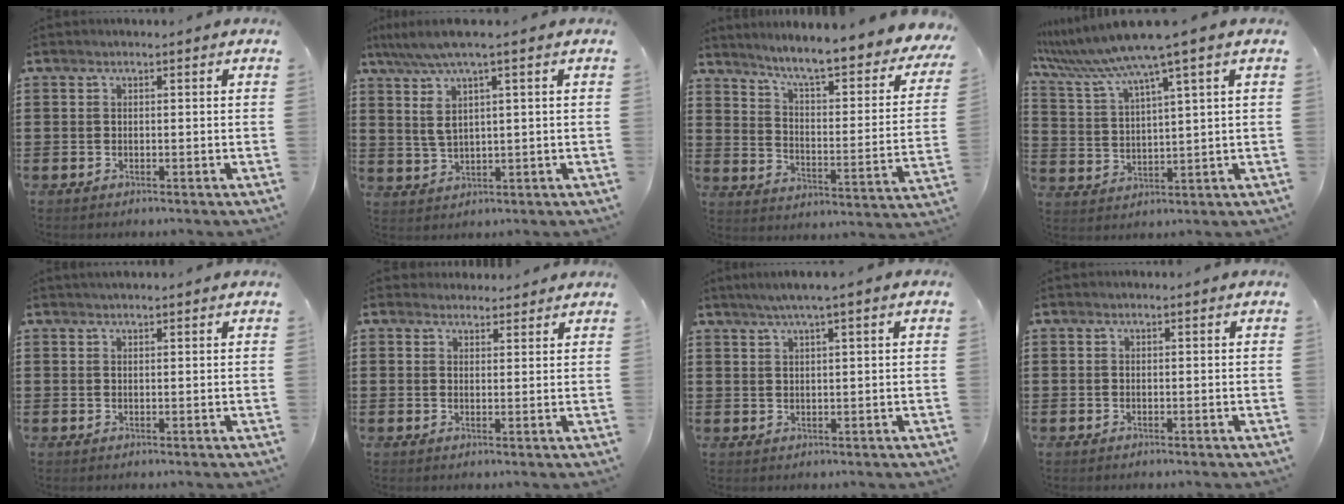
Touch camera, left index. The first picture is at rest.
{"total": 5.2, "force": [1.9, 0.7, 4.8], "torque": [-0.112, -0.005, 0.026]}
{"total": 6.3, "force": [5.3, -0.5, 3.4], "torque": [-0.081, -0.052, 0.078]}
{"total": 7.9, "force": [6.0, -0.6, 5.1], "torque": [-0.129, -0.037, 0.097]}
{"total": 1.0, "force": [0.9, 0.0, 0.4], "torque": [-0.007, 0.001, 0.017]}
{"total": 2.4, "force": [2.2, 0.8, 0.0], "torque": [-0.005, 0.001, 0.044]}
{"total": 2.7, "force": [1.4, -0.2, 2.3], "torque": [-0.044, -0.001, 0.025]}
{"total": 0.0}